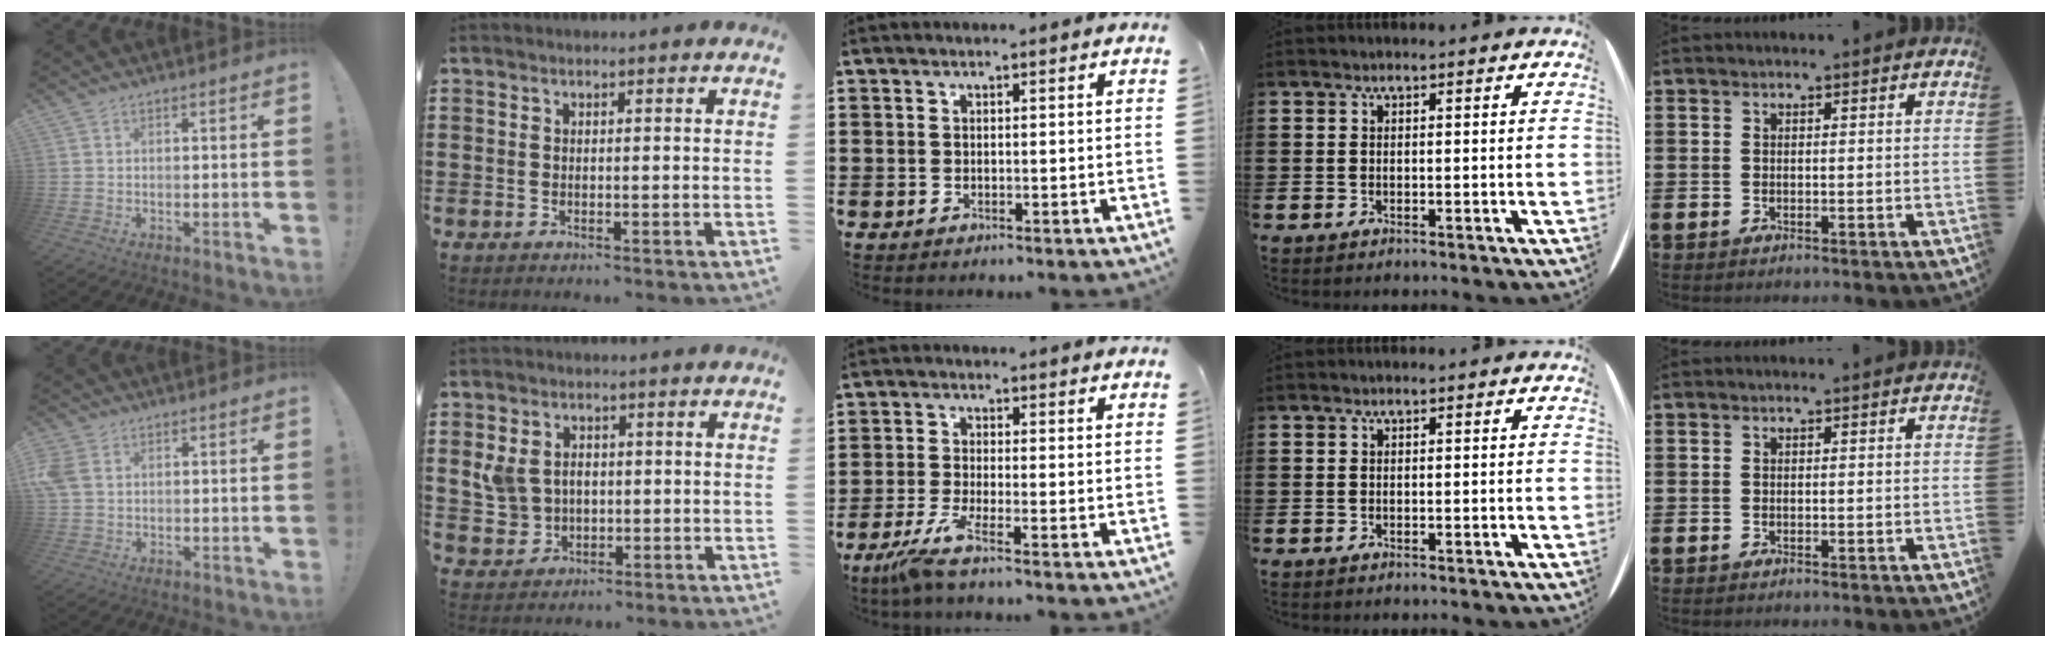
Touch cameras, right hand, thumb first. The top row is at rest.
{"thumb": {"total": 5.5, "force": [1.4, 4.1, 3.4], "torque": [-0.074, 0.006, 0.030]}, "index": {"total": 4.6, "force": [0.8, 4.0, 2.2], "torque": [-0.066, 0.013, 0.011]}, "middle": {"total": 4.1, "force": [-2.7, -0.2, 3.1], "torque": [-0.080, -0.020, -0.057]}}